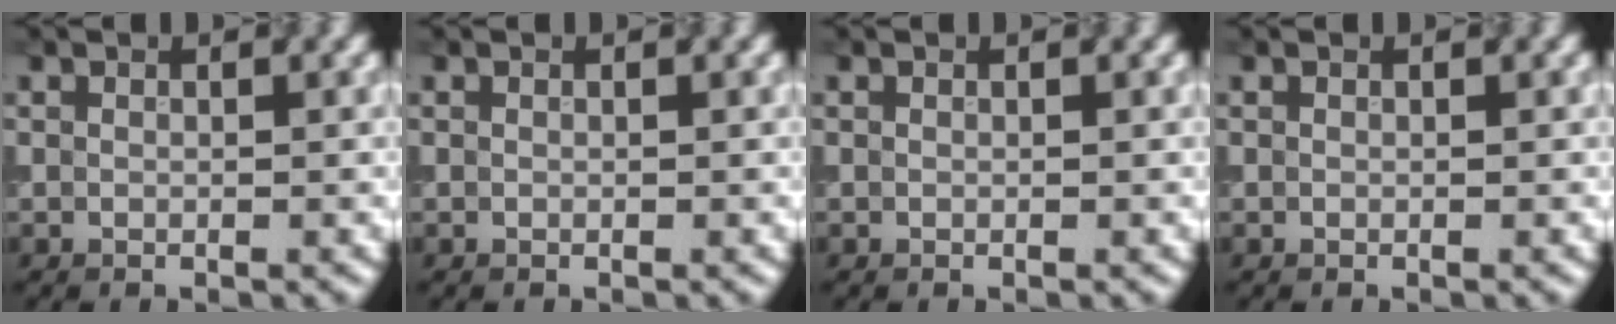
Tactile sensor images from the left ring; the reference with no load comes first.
{"total": 0.0}
{"total": 0.0}
{"total": 0.0}